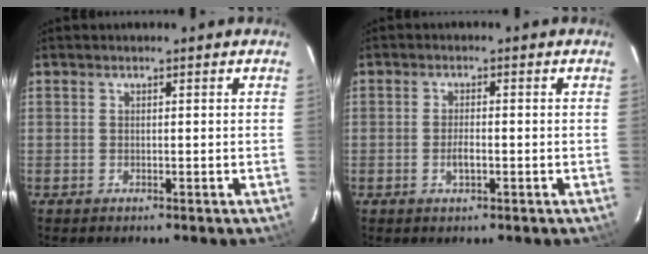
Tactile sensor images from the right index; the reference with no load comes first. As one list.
[{"total": 2.6, "force": [-0.8, 0.8, 2.3], "torque": [-0.044, 0.001, -0.014]}]